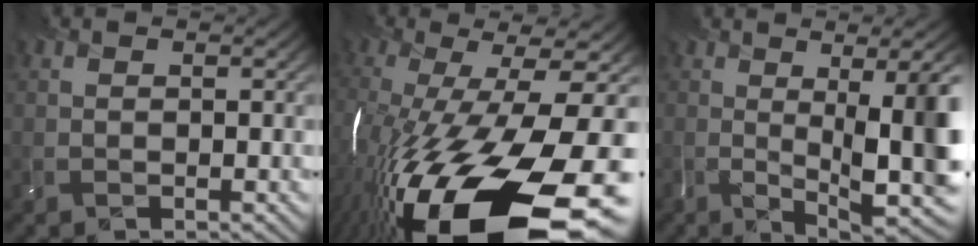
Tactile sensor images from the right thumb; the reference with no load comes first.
{"total": 21.5, "force": [-9.7, 7.2, 17.8], "torque": [-0.346, -0.068, -0.133]}
{"total": 10.7, "force": [-1.4, 2.9, 10.2], "torque": [-0.111, 0.002, -0.018]}